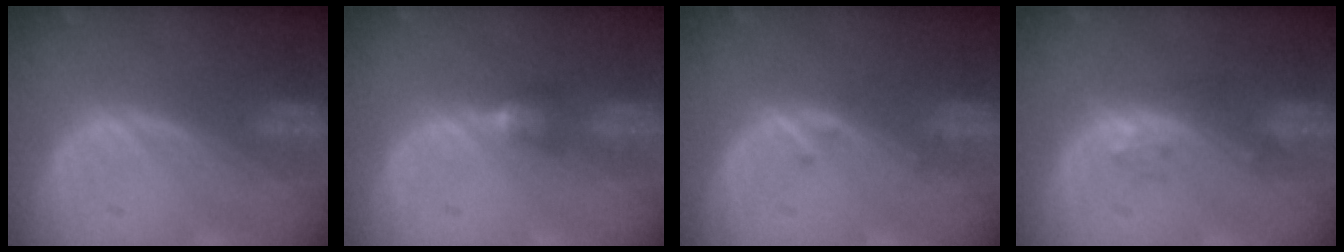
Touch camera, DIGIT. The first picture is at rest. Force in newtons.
{"total": 2.8, "press": 2.6, "slide": 1.0}
{"total": 1.1, "press": 1.1, "slide": 0.1}
{"total": 2.3, "press": 2.2, "slide": 0.3}